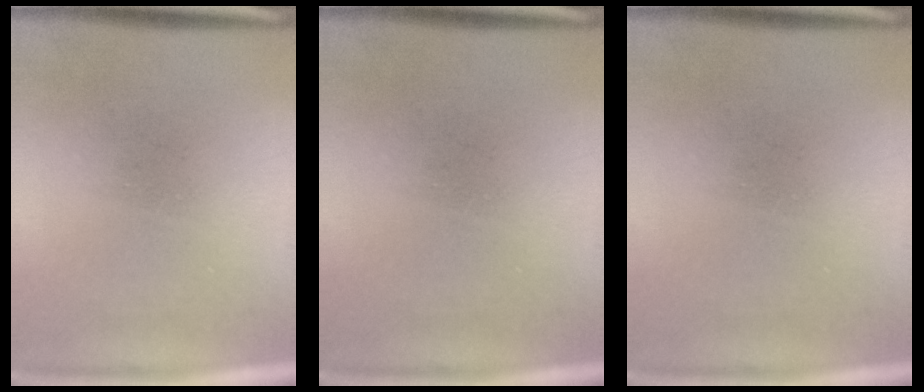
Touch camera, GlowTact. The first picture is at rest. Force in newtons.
{"total": 0.0}
{"total": 0.0}